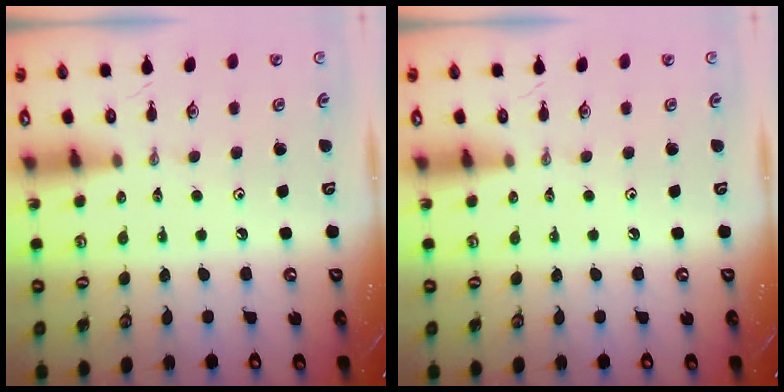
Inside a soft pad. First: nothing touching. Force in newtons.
{"total": 0.0}